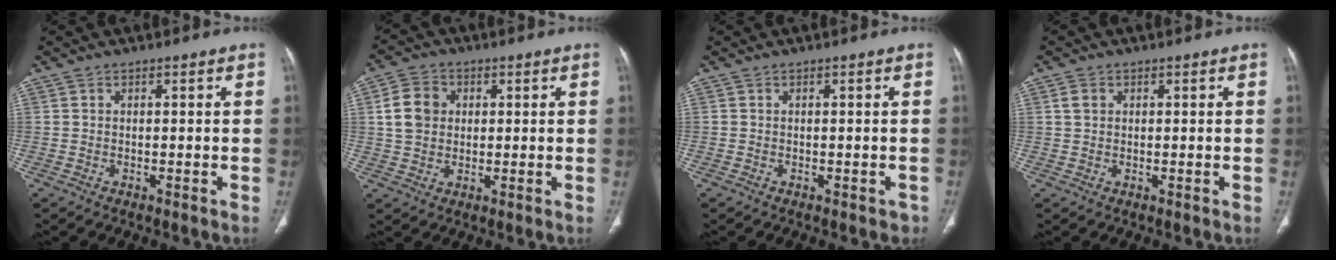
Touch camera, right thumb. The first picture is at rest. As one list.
[{"total": 7.3, "force": [1.5, 6.0, 4.0], "torque": [-0.058, 0.005, 0.025]}, {"total": 0.8, "force": [-0.6, 0.5, 0.2], "torque": [0.006, 0.006, -0.007]}, {"total": 1.9, "force": [0.7, 1.5, 1.0], "torque": [-0.014, 0.002, 0.014]}]